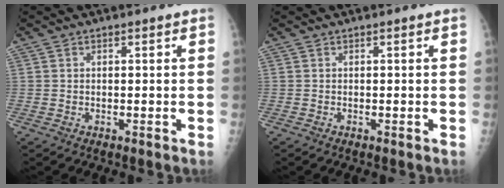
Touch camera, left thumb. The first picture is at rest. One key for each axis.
{"total": 0.0}